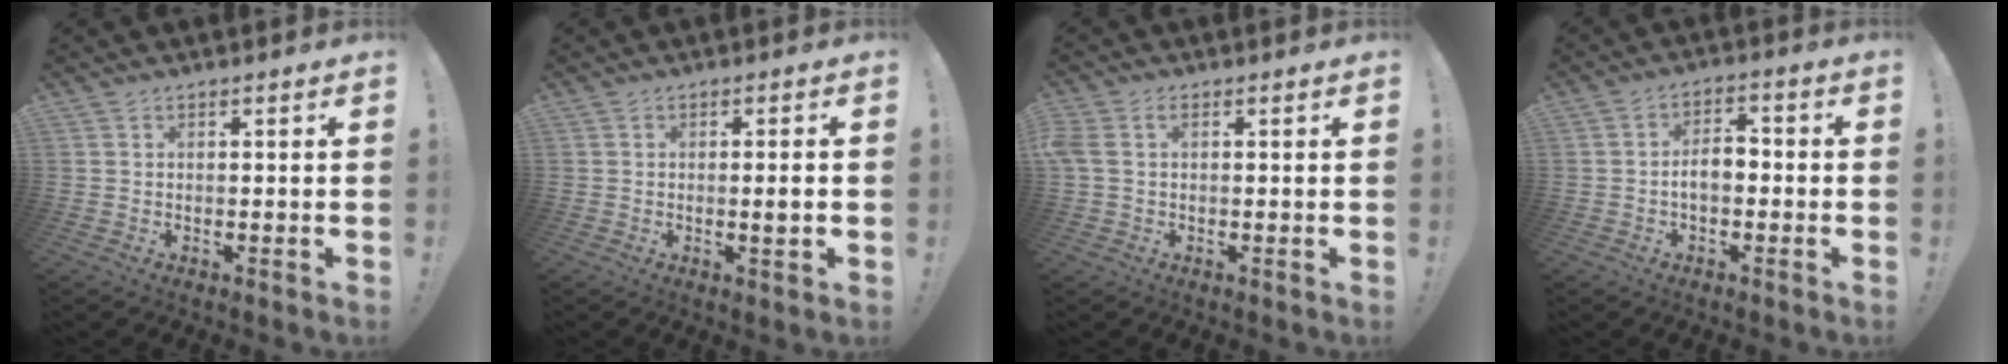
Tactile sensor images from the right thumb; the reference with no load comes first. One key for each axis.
{"total": 3.0, "fx": -0.2, "fy": 0.0, "fz": 3.0, "tx": -0.041, "ty": -0.005, "tz": -0.007}
{"total": 2.8, "fx": 0.4, "fy": 1.8, "fz": 2.1, "tx": -0.048, "ty": 0.007, "tz": 0.007}
{"total": 6.0, "fx": -1.2, "fy": 3.5, "fz": 4.7, "tx": -0.086, "ty": 0.008, "tz": -0.024}